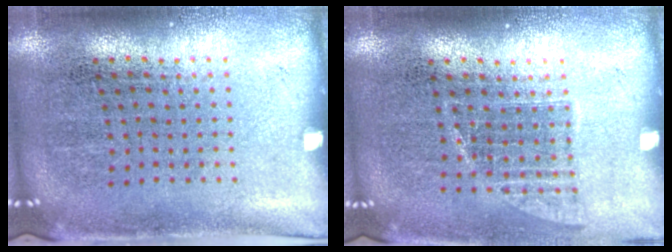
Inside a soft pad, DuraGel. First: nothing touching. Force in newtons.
{"total": 0.9, "press": 0.7, "slide": 0.4}